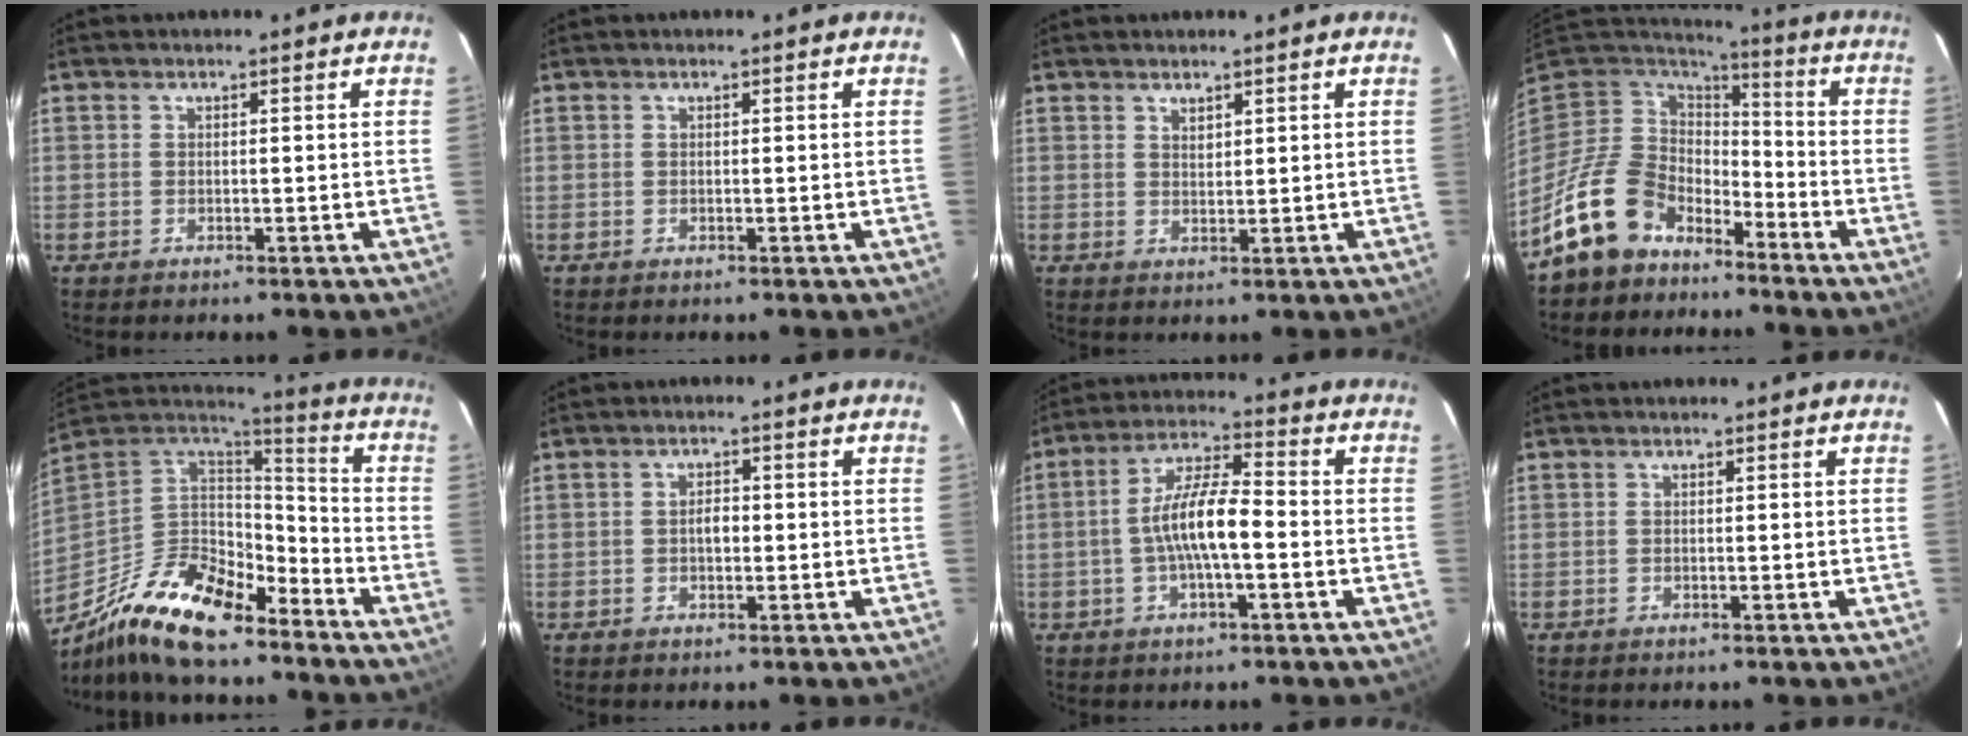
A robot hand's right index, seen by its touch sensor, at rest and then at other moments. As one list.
[{"total": 0.0}, {"total": 1.5, "force": [1.3, 0.7, 0.5], "torque": [-0.006, 0.000, 0.023]}, {"total": 14.4, "force": [-10.5, 8.7, 4.7], "torque": [-0.122, 0.014, -0.181]}, {"total": 20.9, "force": [-15.4, 7.6, 11.9], "torque": [-0.252, -0.022, -0.280]}, {"total": 2.1, "force": [-0.1, 1.3, 1.6], "torque": [-0.028, 0.007, -0.003]}, {"total": 9.3, "force": [-1.8, 2.1, 8.9], "torque": [-0.176, 0.010, -0.036]}, {"total": 0.0}]